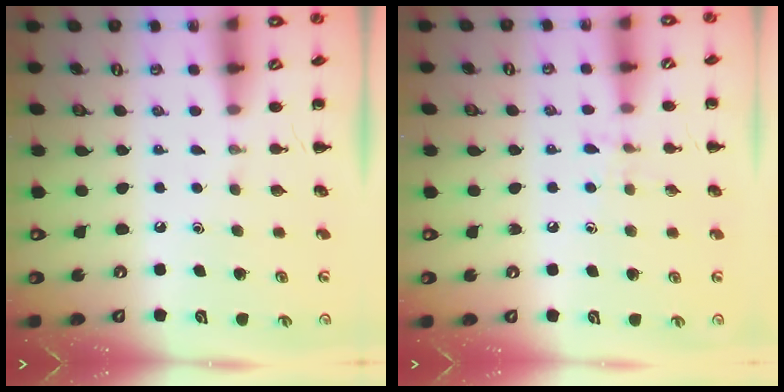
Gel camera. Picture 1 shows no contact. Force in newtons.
{"total": 6.6, "press": 6.3, "slide": 1.8}